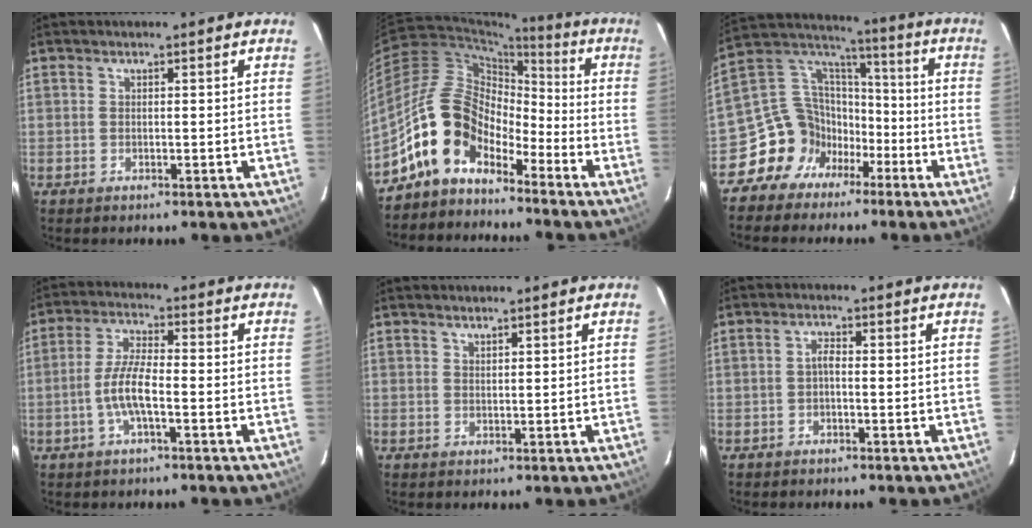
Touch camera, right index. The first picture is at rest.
{"total": 11.8, "force": [-8.1, 6.8, 5.3], "torque": [-0.093, 0.028, -0.155]}
{"total": 12.9, "force": [-7.2, 10.1, 3.6], "torque": [-0.082, 0.048, -0.126]}
{"total": 6.4, "force": [-2.1, 1.3, 5.9], "torque": [-0.124, 0.005, -0.041]}
{"total": 1.2, "force": [1.1, 0.2, 0.4], "torque": [-0.007, 0.001, 0.019]}
{"total": 1.3, "force": [-0.5, 0.5, 1.2], "torque": [-0.023, 0.006, -0.011]}